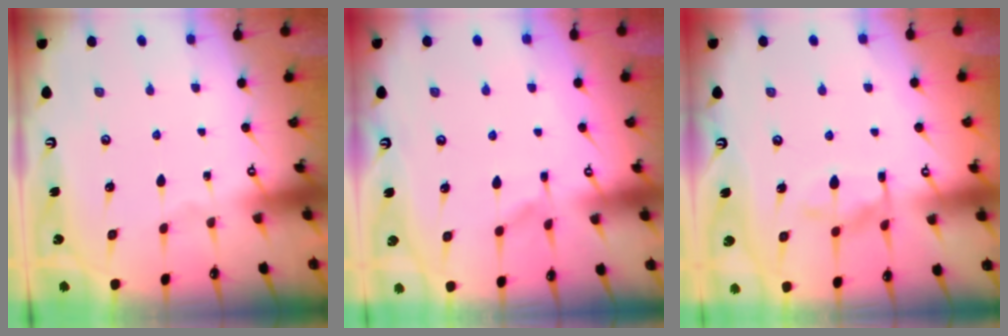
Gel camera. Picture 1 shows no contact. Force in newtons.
{"total": 4.7, "press": 4.7, "slide": 0.4}
{"total": 9.8, "press": 9.7, "slide": 0.9}